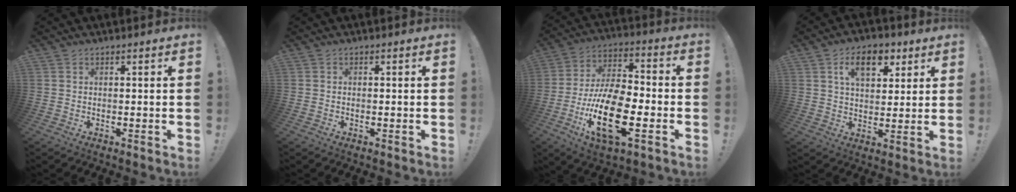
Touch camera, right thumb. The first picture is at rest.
{"total": 0.0}
{"total": 20.8, "force": [-7.3, 9.4, 17.1], "torque": [-0.322, 0.030, -0.116]}
{"total": 10.7, "force": [5.0, 6.3, 7.0], "torque": [-0.098, -0.008, 0.087]}